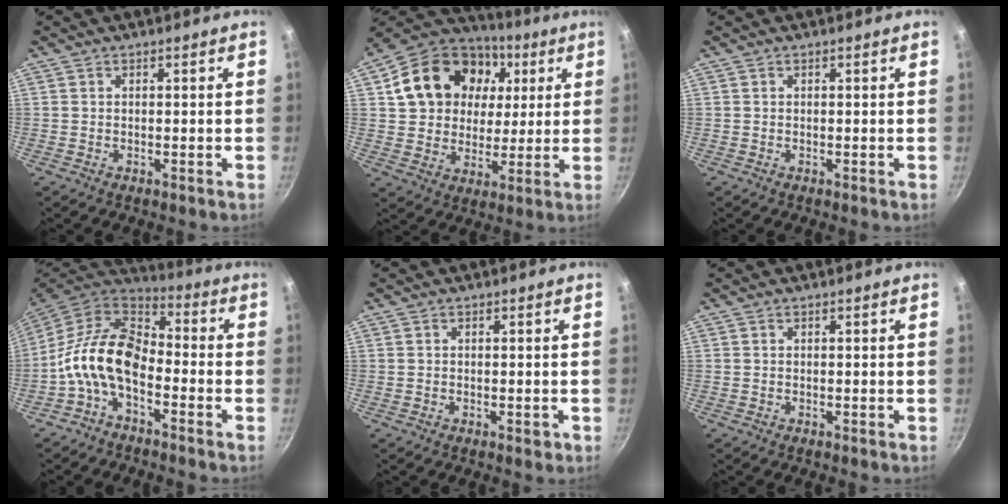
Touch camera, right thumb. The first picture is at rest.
{"total": 20.8, "force": [5.9, 16.3, 11.4], "torque": [-0.189, 0.017, 0.097]}
{"total": 0.0}
{"total": 13.3, "force": [-4.0, 7.9, 9.9], "torque": [-0.175, 0.048, -0.096]}
{"total": 1.0, "force": [-0.2, 0.6, 0.8], "torque": [-0.008, 0.001, -0.002]}
{"total": 0.0}